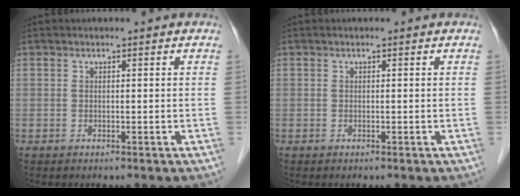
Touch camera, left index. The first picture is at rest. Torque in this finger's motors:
{"motor_torque": [0.05, 0.05, -0.02, 0.00]}